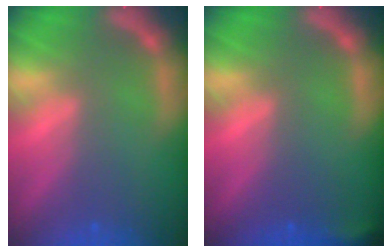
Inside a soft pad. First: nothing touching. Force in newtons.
{"total": 1.9}